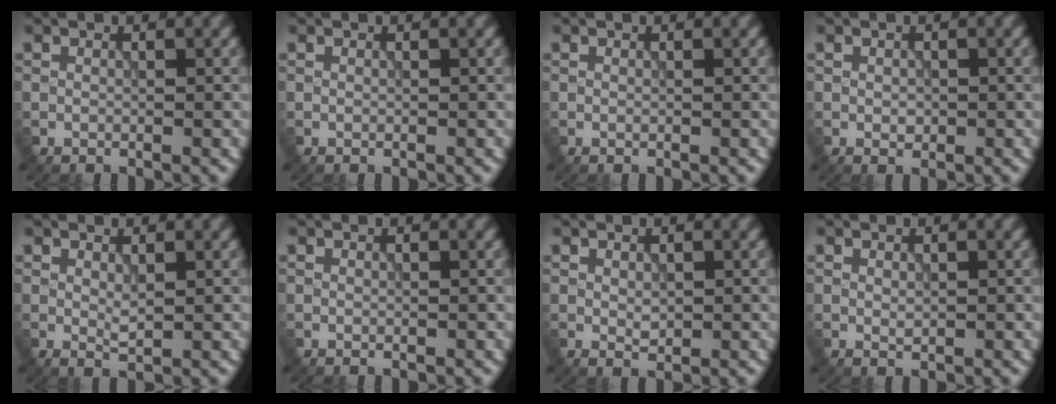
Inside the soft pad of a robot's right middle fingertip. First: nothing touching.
{"total": 0.0}
{"total": 0.0}
{"total": 0.8, "force": [-0.1, 0.6, 0.6], "torque": [-0.009, -0.003, -0.002]}
{"total": 1.1, "force": [0.4, 0.3, 1.0], "torque": [-0.022, -0.003, 0.009]}
{"total": 0.0}
{"total": 1.1, "force": [0.1, 0.6, 0.8], "torque": [-0.017, -0.003, 0.006]}
{"total": 0.6, "force": [0.1, 0.3, 0.5], "torque": [-0.009, -0.001, 0.003]}